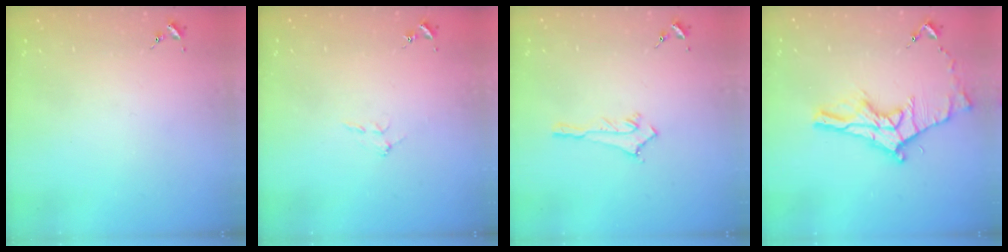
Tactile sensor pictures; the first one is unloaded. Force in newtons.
{"total": 5.0, "press": 5.0, "slide": 0.9}
{"total": 2.8, "press": 2.8, "slide": 0.3}
{"total": 13.4, "press": 13.4, "slide": 0.6}